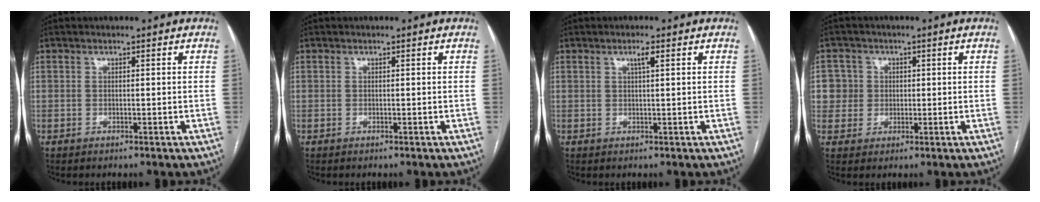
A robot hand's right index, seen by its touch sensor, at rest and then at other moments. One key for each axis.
{"total": 0.0}
{"total": 1.7, "fx": 0.8, "fy": 0.0, "fz": 1.5, "tx": -0.030, "ty": 0.000, "tz": 0.013}
{"total": 4.7, "fx": 0.8, "fy": 4.7, "fz": -0.1, "tx": 0.011, "ty": 0.014, "tz": 0.020}